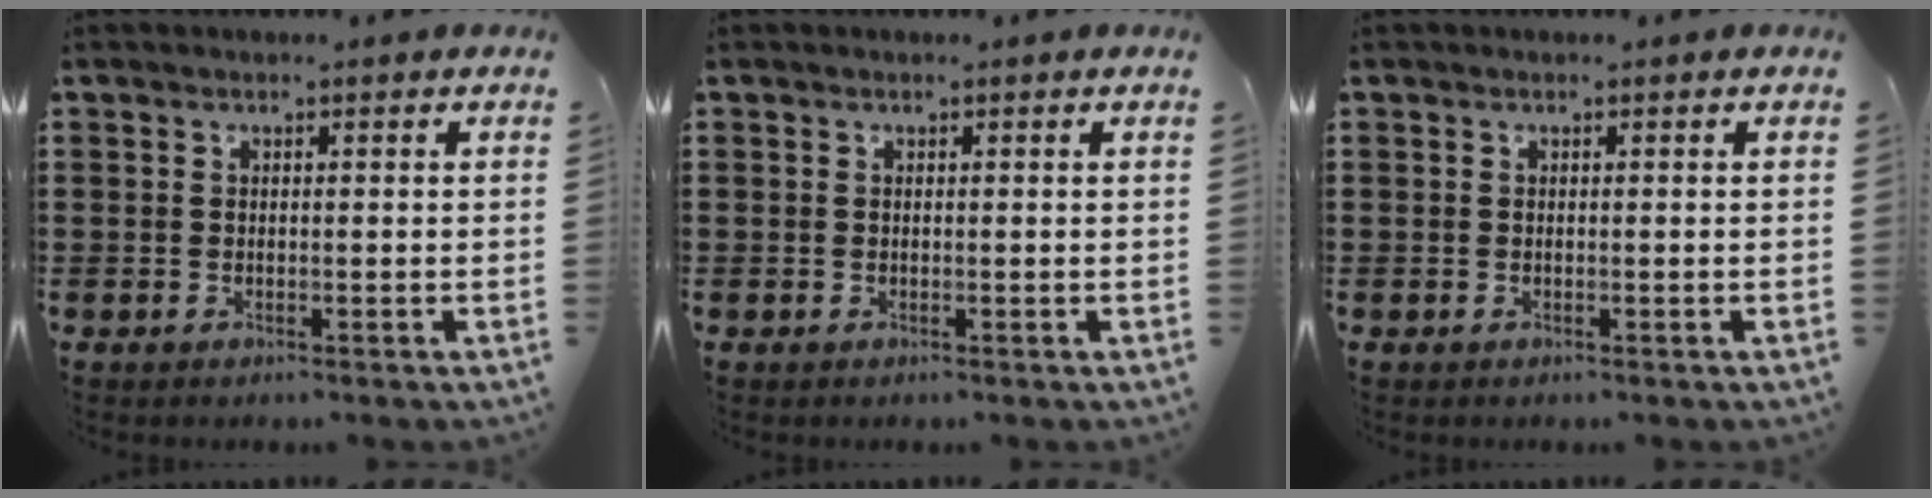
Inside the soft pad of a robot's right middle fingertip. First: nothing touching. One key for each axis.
{"total": 0.0}
{"total": 0.0}